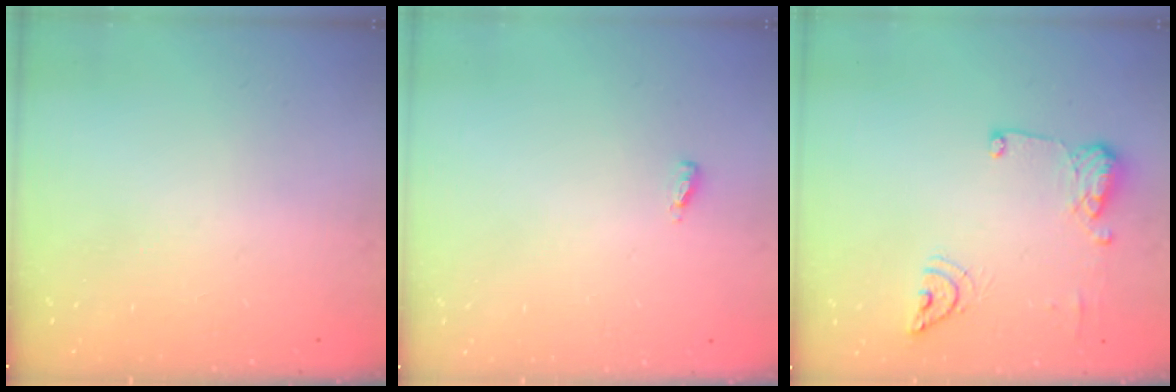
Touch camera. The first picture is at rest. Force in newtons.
{"total": 3.7, "press": 3.6, "slide": 1.0}
{"total": 11.2, "press": 11.1, "slide": 1.5}